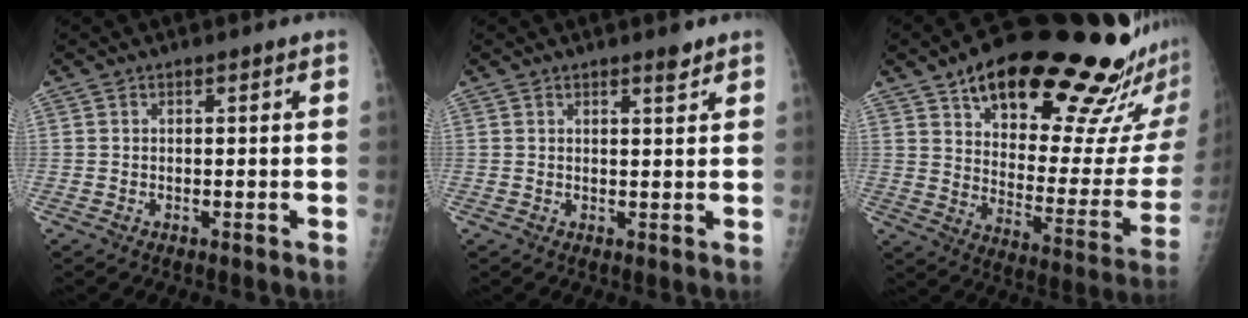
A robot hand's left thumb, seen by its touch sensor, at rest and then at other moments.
{"total": 1.9, "force": [1.5, 0.4, 1.1], "torque": [-0.012, -0.011, 0.023]}
{"total": 28.5, "force": [20.1, 8.9, 18.1], "torque": [-0.220, -0.087, 0.287]}